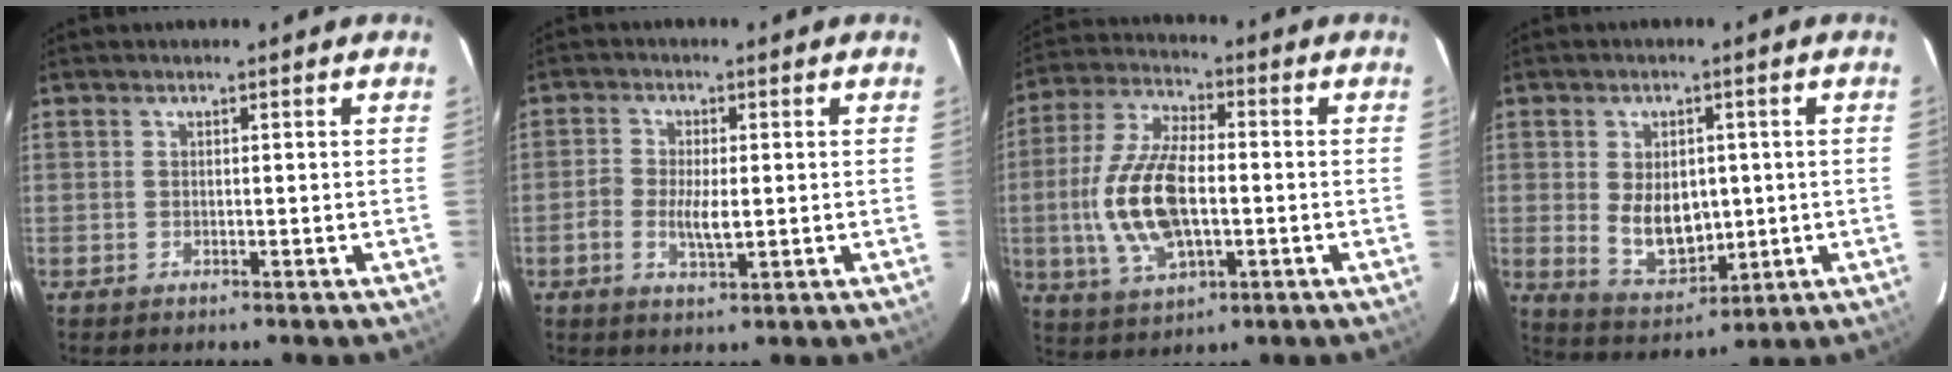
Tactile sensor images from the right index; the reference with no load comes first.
{"total": 4.6, "force": [-0.8, 2.1, 4.0], "torque": [-0.087, -0.002, -0.020]}
{"total": 15.3, "force": [-1.9, 7.3, 13.3], "torque": [-0.282, 0.002, -0.032]}
{"total": 9.2, "force": [0.0, 6.2, 6.7], "torque": [-0.130, -0.009, 0.022]}